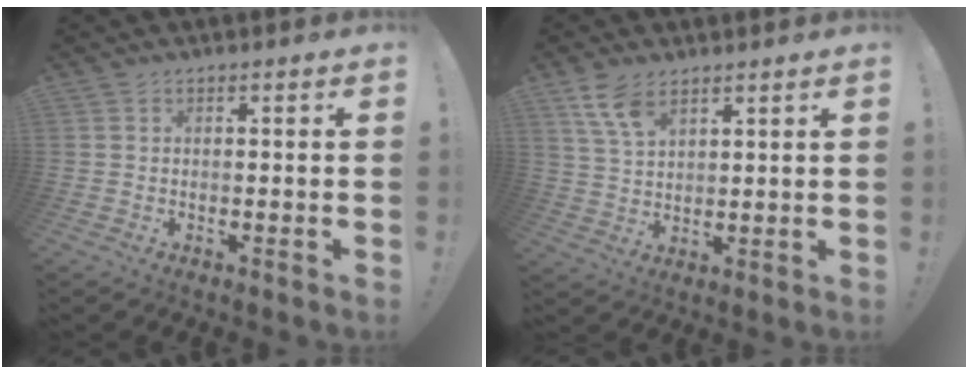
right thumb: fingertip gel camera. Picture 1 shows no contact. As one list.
[{"total": 8.7, "force": [5.7, 4.6, 4.7], "torque": [-0.095, -0.020, 0.112]}]